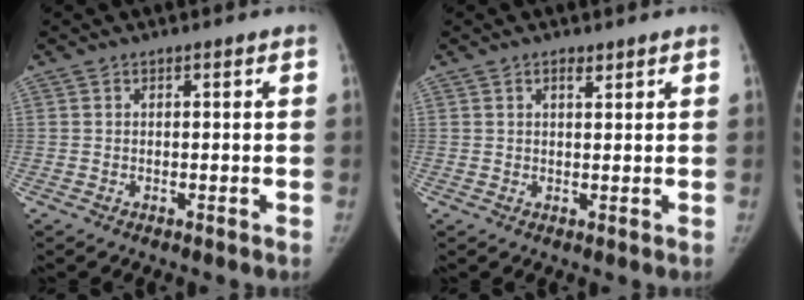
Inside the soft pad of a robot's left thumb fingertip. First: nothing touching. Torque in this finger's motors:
{"motor_torque": [-0.23, -0.04, 0.01, 0.21, -0.03]}